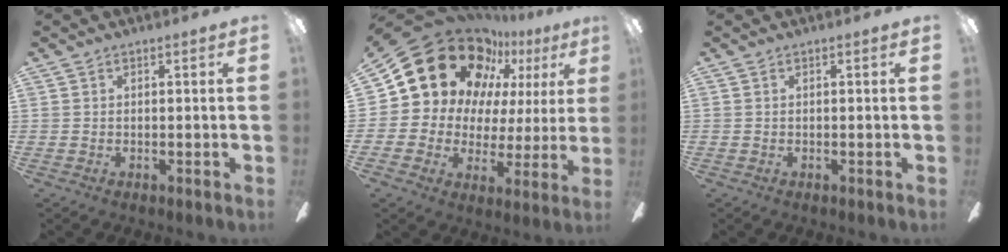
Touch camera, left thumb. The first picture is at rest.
{"total": 21.4, "force": [12.2, 13.8, 10.9], "torque": [-0.188, -0.073, 0.232]}
{"total": 0.0}